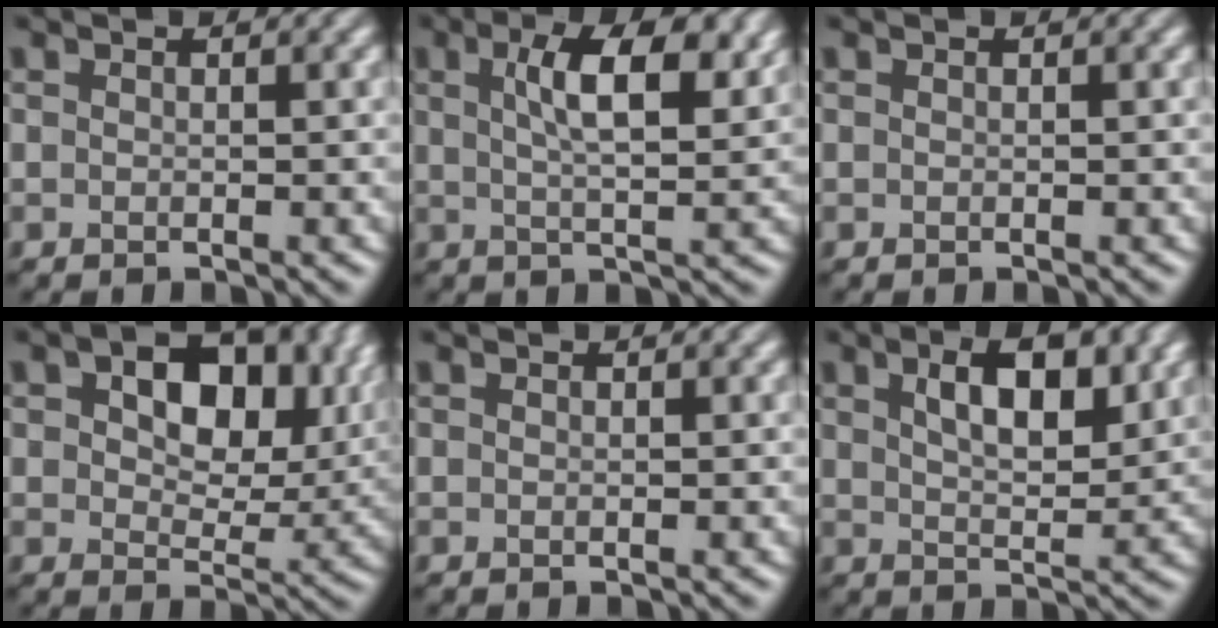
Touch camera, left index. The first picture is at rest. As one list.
[{"total": 6.6, "force": [2.4, 2.2, 5.7], "torque": [-0.091, 0.004, 0.038]}, {"total": 0.0}, {"total": 10.7, "force": [3.4, 6.5, 7.8], "torque": [-0.112, -0.003, 0.051]}, {"total": 0.0}, {"total": 5.5, "force": [2.3, 2.3, 4.4], "torque": [-0.071, 0.004, 0.038]}]